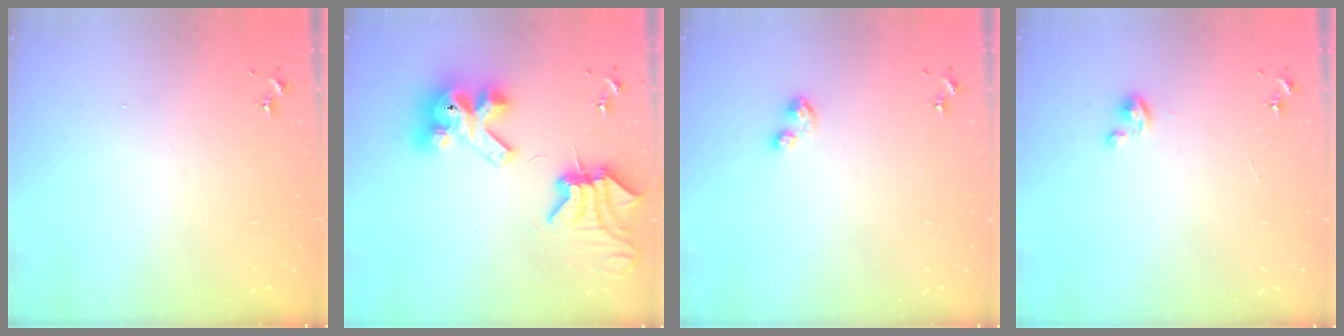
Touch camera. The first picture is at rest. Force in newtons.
{"total": 14.5, "press": 14.4, "slide": 1.7}
{"total": 5.4, "press": 5.3, "slide": 0.8}
{"total": 2.3, "press": 2.2, "slide": 0.2}